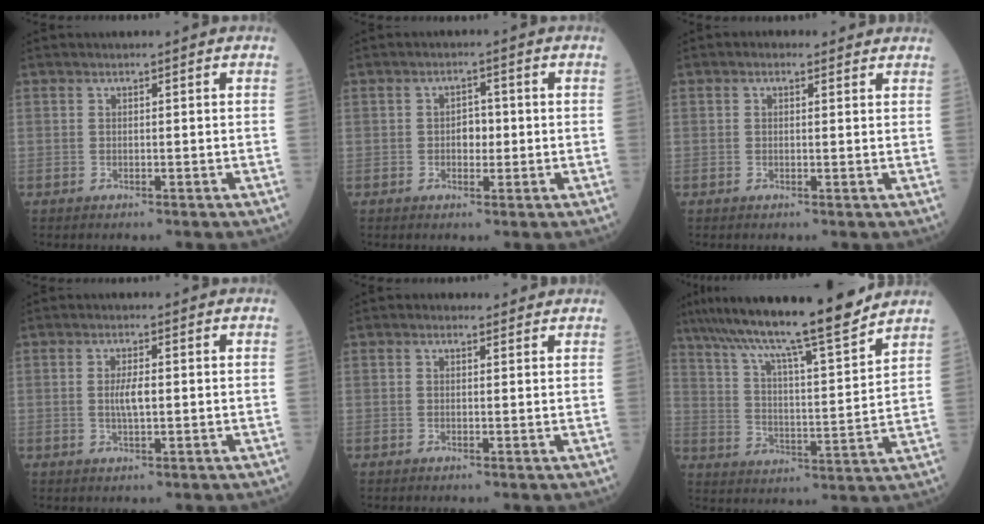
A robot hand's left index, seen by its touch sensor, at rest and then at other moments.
{"total": 2.7, "force": [-0.3, 1.7, 2.1], "torque": [-0.029, 0.005, -0.006]}
{"total": 2.0, "force": [1.2, 1.2, 1.1], "torque": [-0.020, 0.016, 0.012]}
{"total": 2.9, "force": [0.0, 0.7, 2.8], "torque": [-0.057, -0.004, -0.001]}
{"total": 1.5, "force": [1.0, 0.9, 0.6], "torque": [-0.016, 0.011, 0.012]}
{"total": 18.1, "force": [15.3, 0.2, 9.6], "torque": [-0.160, 0.004, 0.241]}